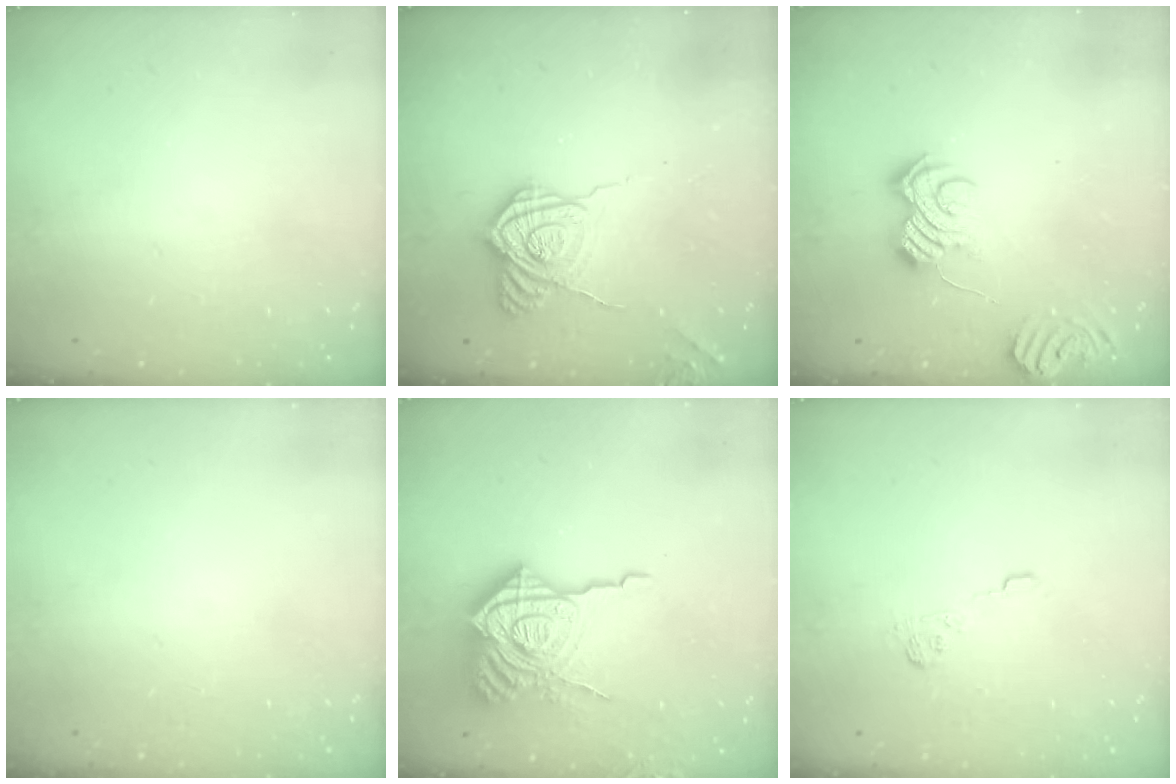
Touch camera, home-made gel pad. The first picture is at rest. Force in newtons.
{"total": 12.2, "press": 12.1, "slide": 0.8}
{"total": 8.9, "press": 8.9, "slide": 0.7}
{"total": 0.0}
{"total": 23.6, "press": 23.5, "slide": 2.7}
{"total": 3.8, "press": 3.6, "slide": 1.3}